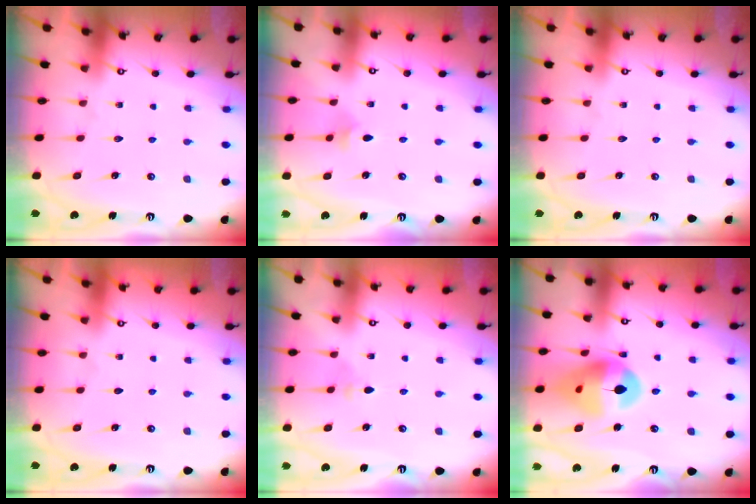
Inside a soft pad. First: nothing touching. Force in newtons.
{"total": 3.9, "press": 3.8, "slide": 1.1}
{"total": 0.0}
{"total": 0.0}
{"total": 2.7, "press": 2.6, "slide": 0.6}
{"total": 15.8, "press": 15.7, "slide": 1.8}